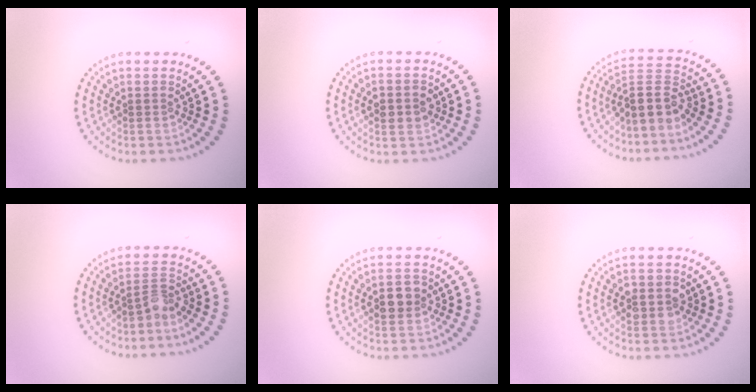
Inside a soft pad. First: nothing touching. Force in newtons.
{"total": 2.9, "press": 2.9, "slide": 0.1}
{"total": 3.8, "press": 3.2, "slide": 2.0}
{"total": 2.1, "press": 1.6, "slide": 1.4}
{"total": 2.7, "press": 2.7, "slide": 0.2}
{"total": 2.4, "press": 2.4, "slide": 0.3}